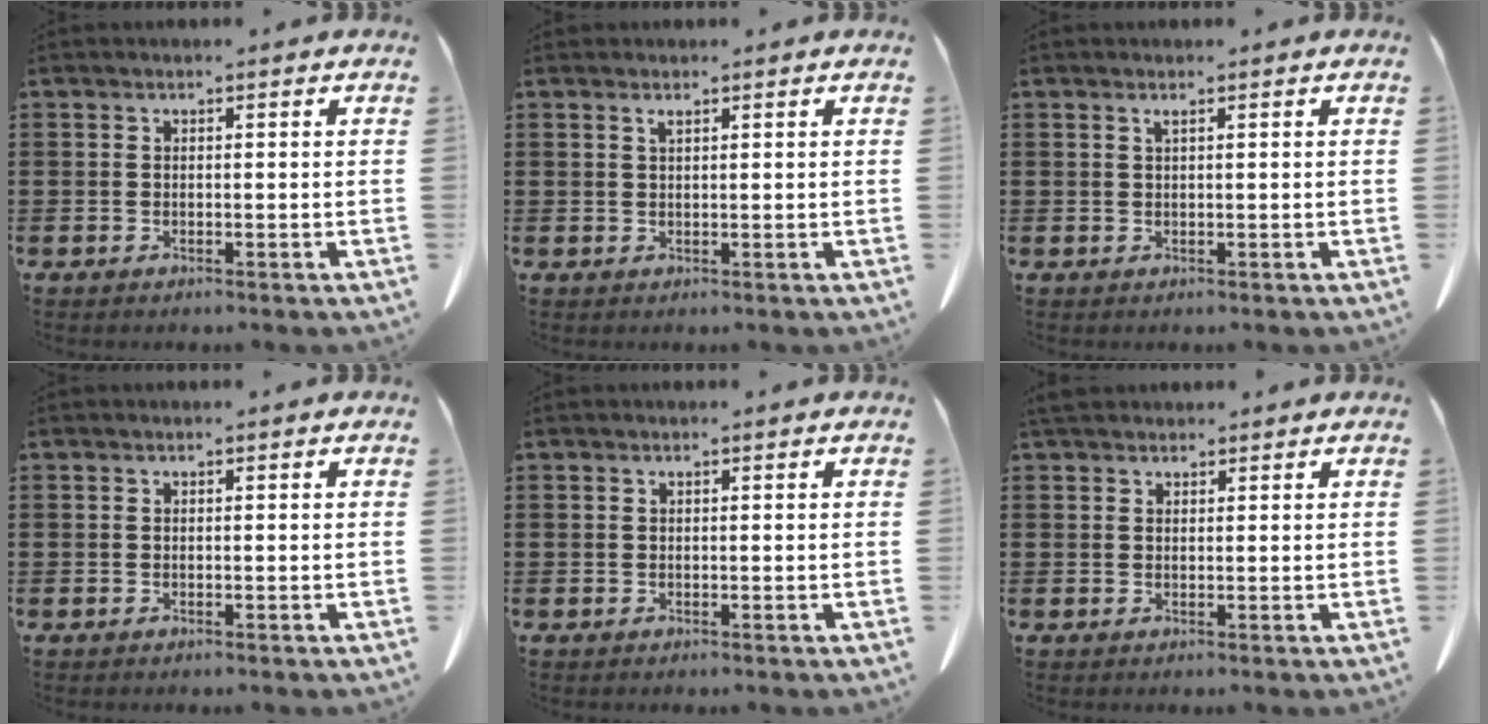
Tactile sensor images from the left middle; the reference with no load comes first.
{"total": 1.1, "force": [0.8, 0.1, 0.7], "torque": [-0.017, -0.002, 0.015]}
{"total": 0.8, "force": [0.4, -0.1, 0.6], "torque": [-0.014, -0.003, 0.010]}
{"total": 0.0}
{"total": 0.0}
{"total": 2.2, "force": [1.8, 0.9, 0.8], "torque": [-0.024, 0.004, 0.037]}